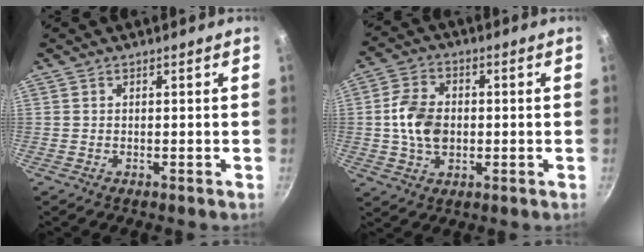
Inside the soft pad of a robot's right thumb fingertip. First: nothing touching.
{"total": 9.5, "force": [-0.2, 6.8, 6.7], "torque": [-0.110, 0.011, -0.009]}